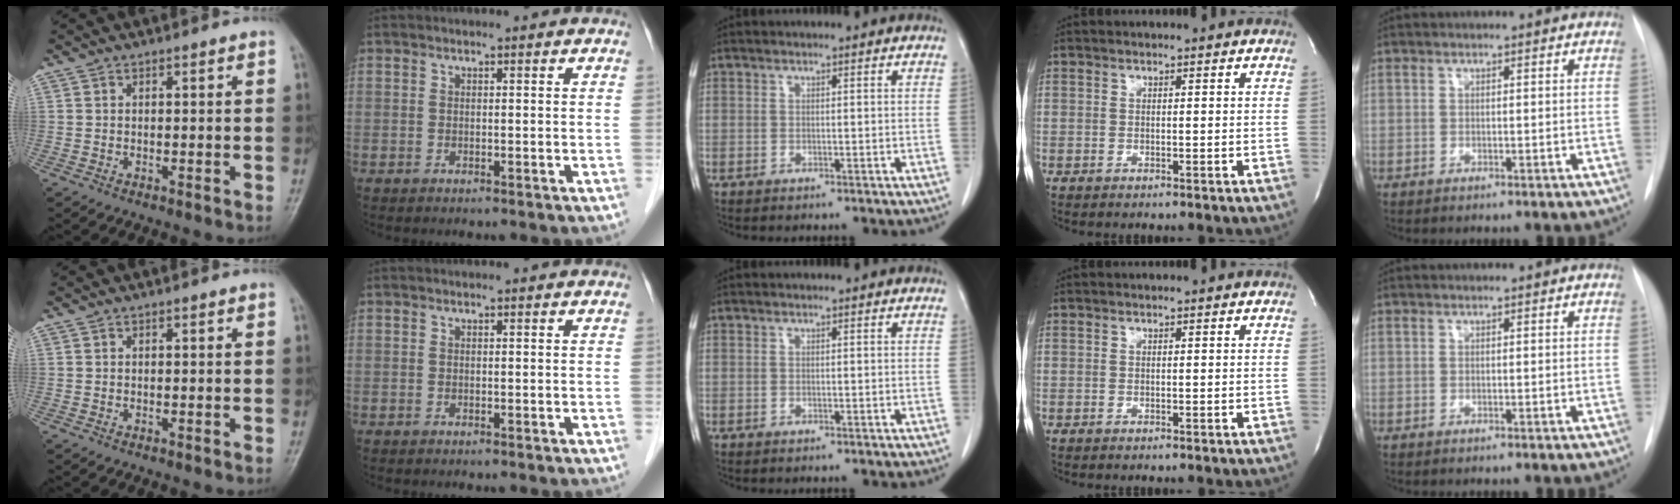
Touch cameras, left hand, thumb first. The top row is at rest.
{}